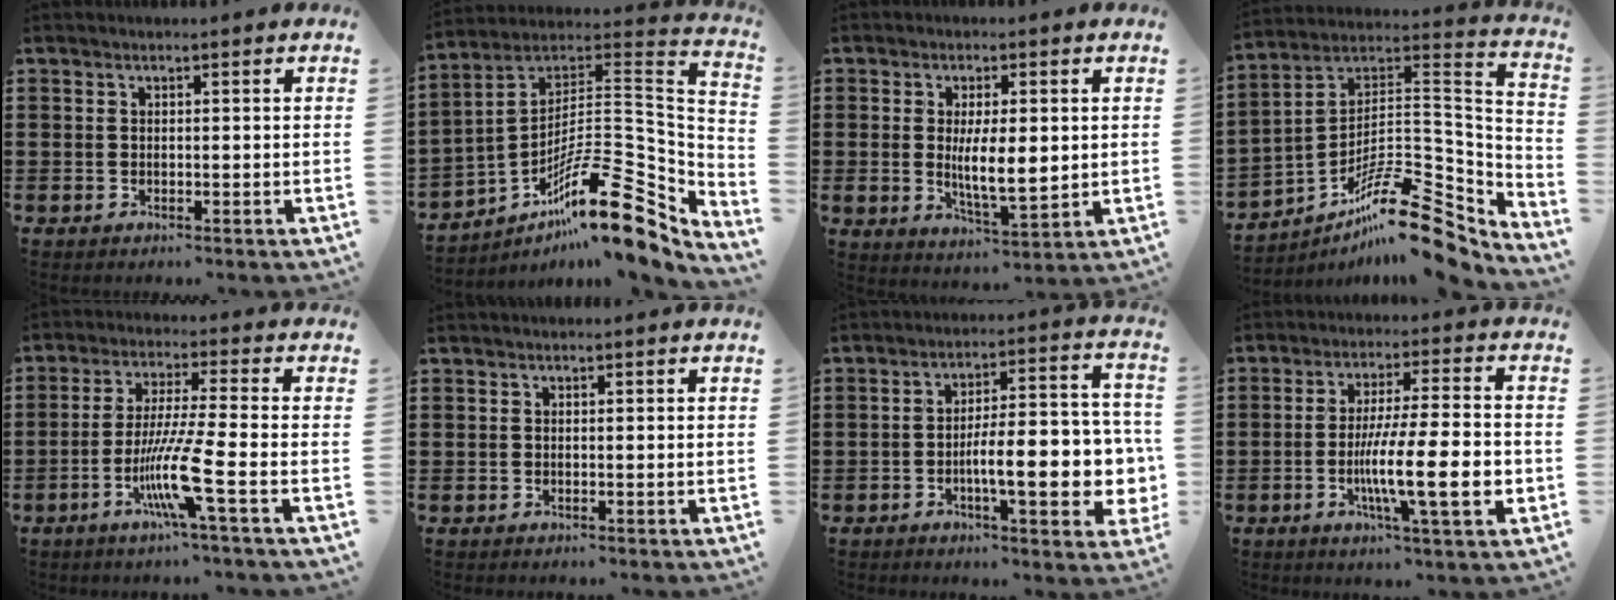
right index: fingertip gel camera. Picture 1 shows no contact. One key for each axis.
{"total": 18.7, "fx": -10.8, "fy": 5.0, "fz": 14.4, "tx": -0.225, "ty": 0.016, "tz": -0.194}
{"total": 6.9, "fx": 0.3, "fy": 2.6, "fz": 6.4, "tx": -0.101, "ty": -0.001, "tz": 0.004}
{"total": 15.1, "fx": -10.8, "fy": 4.0, "fz": 9.9, "tx": -0.149, "ty": 0.029, "tz": -0.197}
{"total": 9.8, "fx": -3.9, "fy": -0.3, "fz": 8.9, "tx": -0.182, "ty": -0.018, "tz": -0.078}
{"total": 0.0}
{"total": 12.0, "fx": -3.1, "fy": 3.4, "fz": 11.0, "tx": -0.172, "ty": -0.010, "tz": -0.056}
{"total": 14.4, "fx": -3.3, "fy": 2.6, "fz": 13.7, "tx": -0.243, "ty": -0.011, "tz": -0.060}